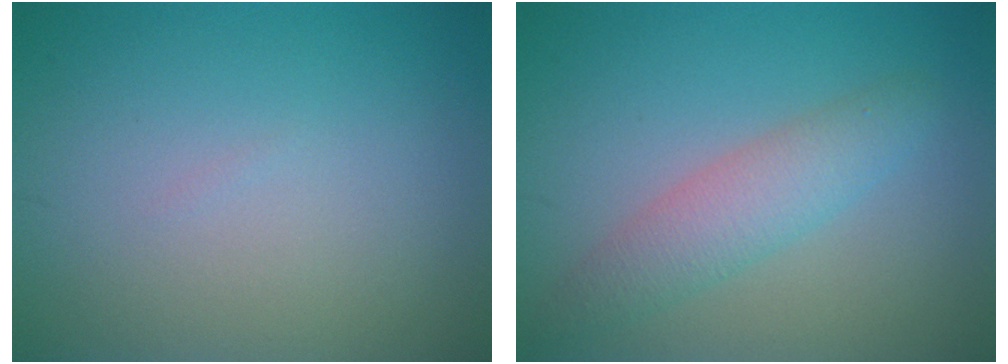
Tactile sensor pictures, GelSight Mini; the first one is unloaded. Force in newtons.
{"total": 3.4, "press": 3.4, "slide": 0.1}